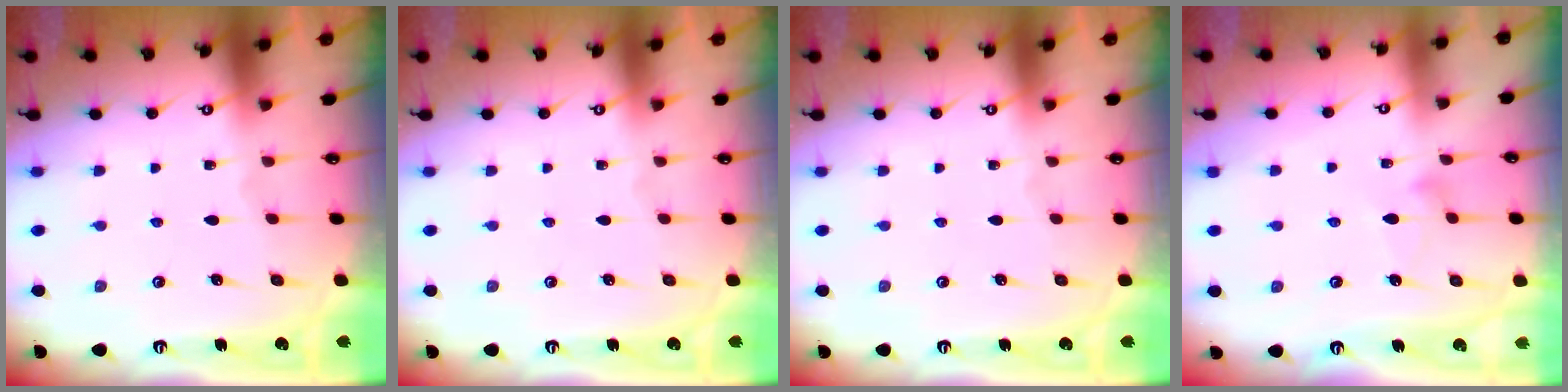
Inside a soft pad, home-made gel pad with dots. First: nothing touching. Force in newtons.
{"total": 0.0}
{"total": 0.0}
{"total": 8.3, "press": 8.3, "slide": 0.5}